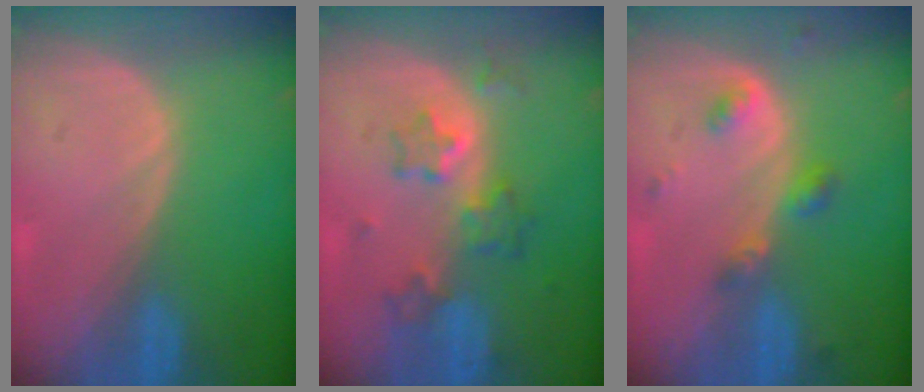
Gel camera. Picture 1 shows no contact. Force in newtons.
{"total": 6.6, "press": 6.0, "slide": 2.7}
{"total": 4.2, "press": 3.9, "slide": 1.5}